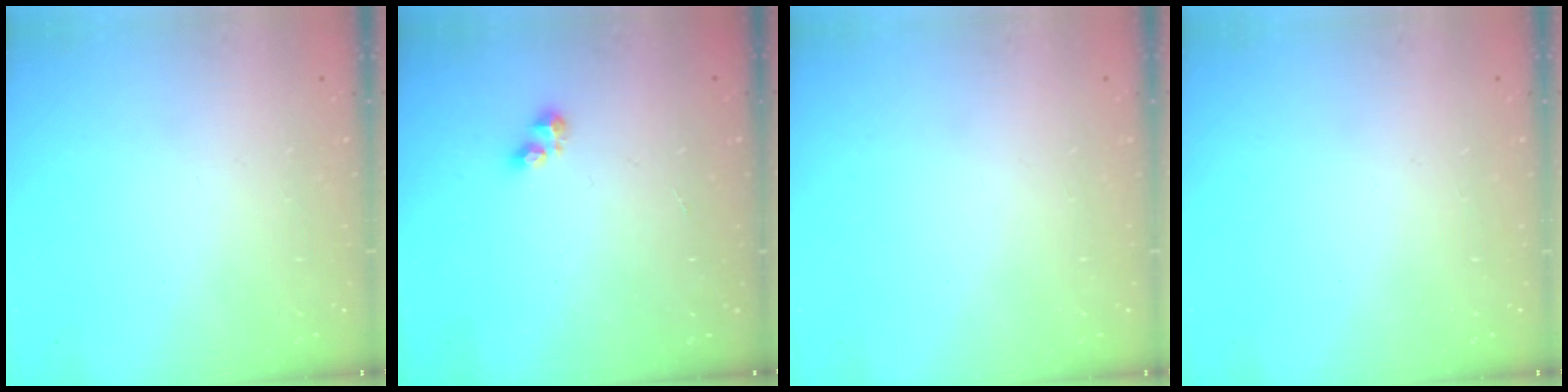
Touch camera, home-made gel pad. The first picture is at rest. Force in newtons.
{"total": 4.2, "press": 4.1, "slide": 0.6}
{"total": 0.0}
{"total": 0.0}